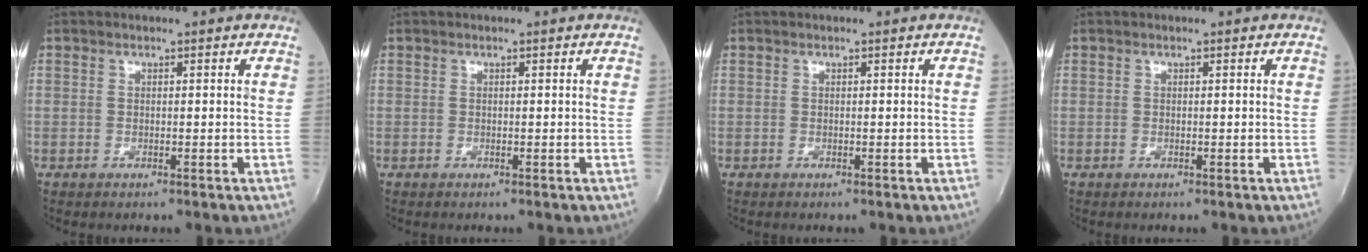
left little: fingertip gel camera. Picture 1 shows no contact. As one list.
[{"total": 0.0}, {"total": 0.0}, {"total": 0.0}]